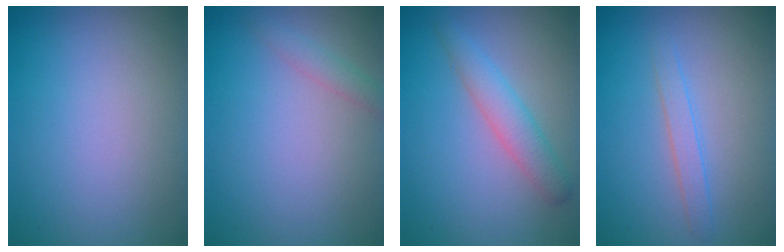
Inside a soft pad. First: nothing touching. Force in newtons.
{"total": 1.3, "press": 1.3, "slide": 0.0}
{"total": 2.7, "press": 2.7, "slide": 0.0}
{"total": 1.6, "press": 1.6, "slide": 0.1}